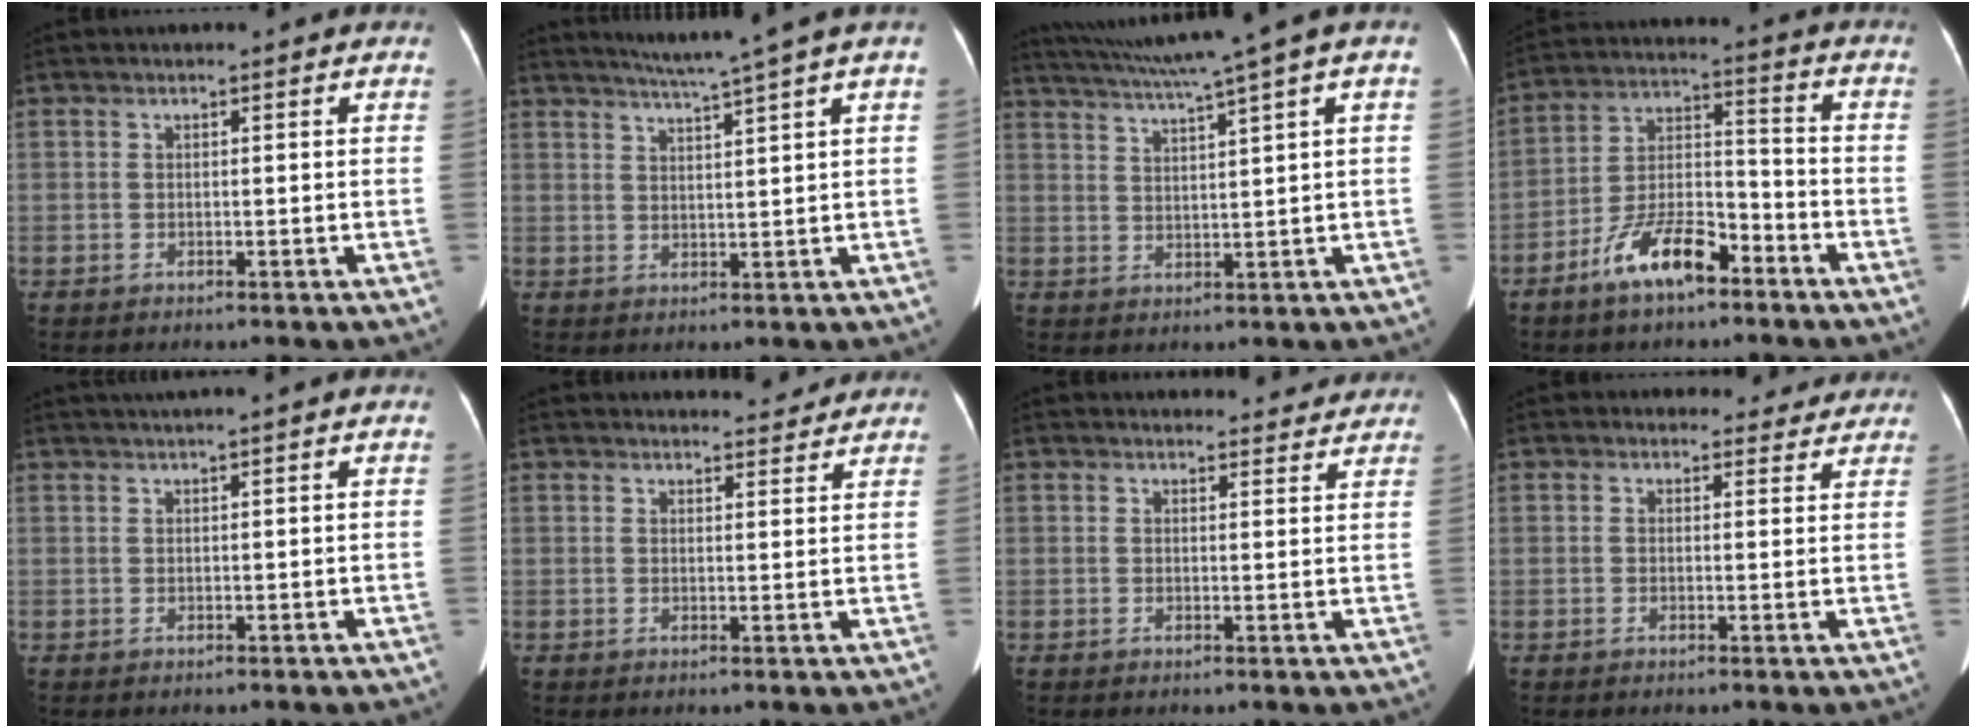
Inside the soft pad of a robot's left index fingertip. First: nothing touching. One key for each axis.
{"total": 6.3, "fx": 4.8, "fy": -1.9, "fz": 3.5, "tx": -0.055, "ty": 0.003, "tz": 0.076}
{"total": 10.3, "fx": 7.3, "fy": -1.8, "fz": 6.9, "tx": -0.118, "ty": 0.018, "tz": 0.112}
{"total": 10.5, "fx": -6.9, "fy": 3.4, "fz": 7.1, "tx": -0.146, "ty": 0.005, "tz": -0.128}
{"total": 1.8, "fx": 1.3, "fy": -0.5, "fz": 1.2, "tx": -0.024, "ty": 0.014, "tz": 0.031}
{"total": 5.0, "fx": 4.8, "fy": 1.1, "fz": 0.6, "tx": -0.002, "ty": 0.001, "tz": 0.051}
{"total": 5.6, "fx": 5.3, "fy": 1.7, "fz": 0.5, "tx": 0.006, "ty": 0.003, "tz": 0.048}
{"total": 4.0, "fx": 3.4, "fy": 2.2, "fz": 0.0, "tx": 0.011, "ty": 0.001, "tz": 0.026}